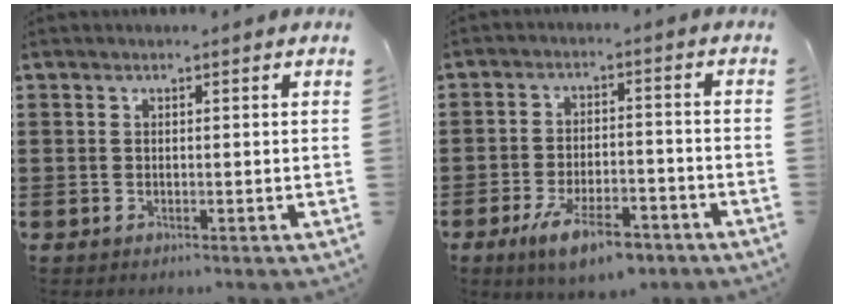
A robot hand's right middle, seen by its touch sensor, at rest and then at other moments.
{"total": 7.4, "force": [-5.0, 2.3, 5.0], "torque": [-0.095, 0.006, -0.090]}